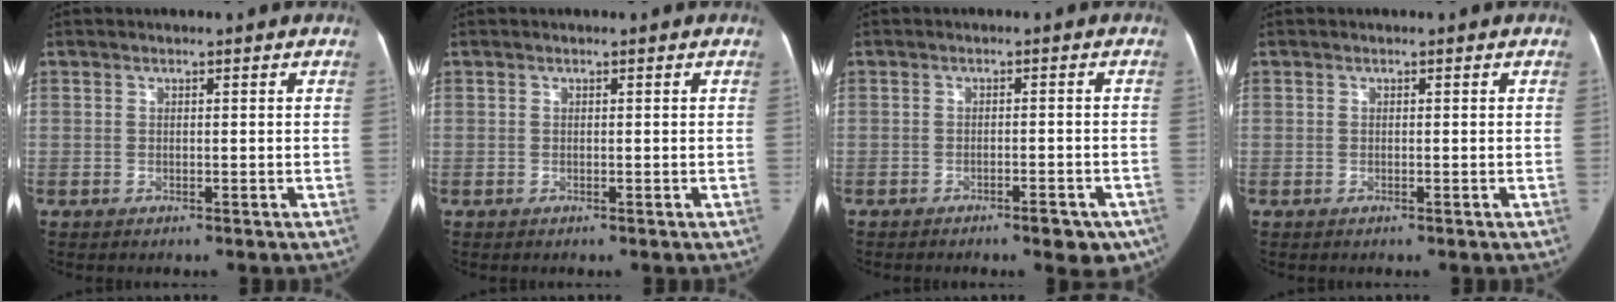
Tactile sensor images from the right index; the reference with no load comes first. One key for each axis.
{"total": 0.0}
{"total": 5.1, "fx": -3.5, "fy": 1.5, "fz": 3.4, "tx": -0.031, "ty": 0.003, "tz": -0.041}
{"total": 0.0}